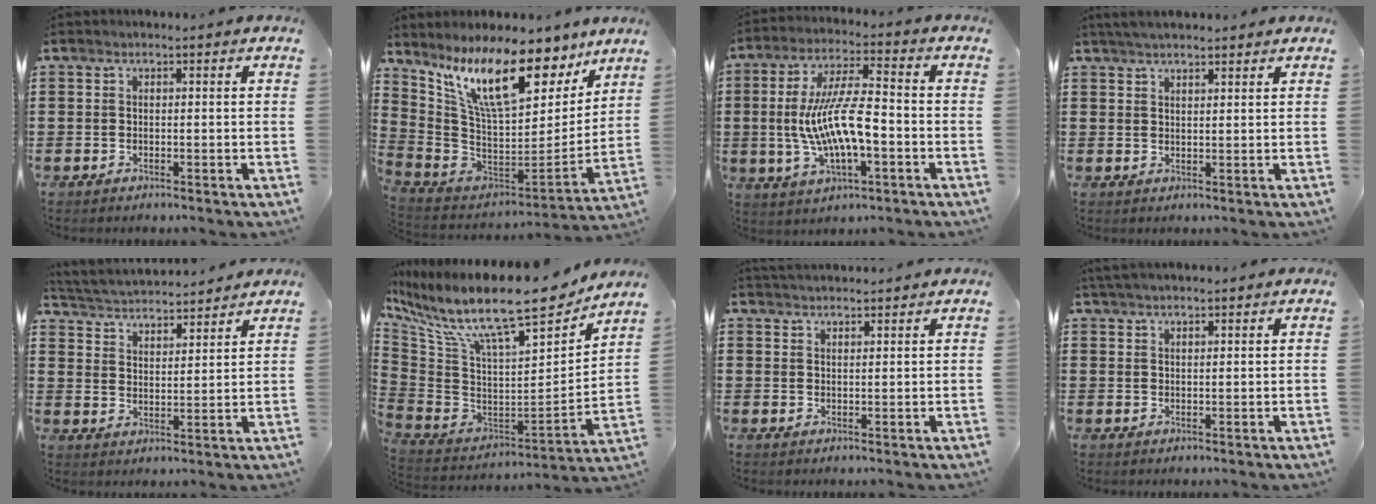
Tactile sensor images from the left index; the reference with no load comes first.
{"total": 15.5, "force": [10.0, 4.3, 11.1], "torque": [-0.235, -0.047, 0.175]}
{"total": 11.8, "force": [-1.7, 3.7, 11.1], "torque": [-0.238, -0.008, -0.037]}
{"total": 2.8, "force": [2.6, 0.4, 1.1], "torque": [-0.027, 0.003, 0.049]}
{"total": 3.5, "force": [3.5, 0.3, 0.2], "torque": [-0.023, -0.022, 0.058]}
{"total": 14.5, "force": [10.6, 2.7, 9.5], "torque": [-0.194, -0.076, 0.174]}
{"total": 2.1, "force": [2.1, 0.1, 0.3], "torque": [-0.010, 0.001, 0.041]}
{"total": 1.9, "force": [1.8, 0.2, 0.7], "torque": [-0.016, 0.002, 0.034]}